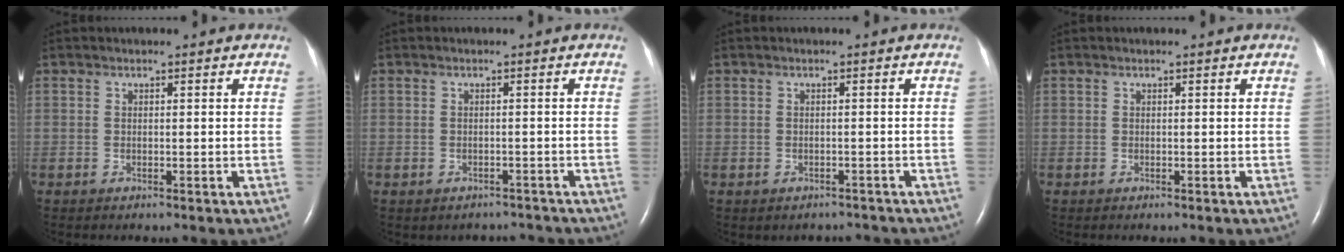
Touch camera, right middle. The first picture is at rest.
{"total": 3.2, "force": [-2.7, 1.7, 0.0], "torque": [-0.002, 0.013, -0.031]}
{"total": 2.7, "force": [-2.2, 1.6, 0.2], "torque": [-0.005, 0.010, -0.026]}
{"total": 0.0}